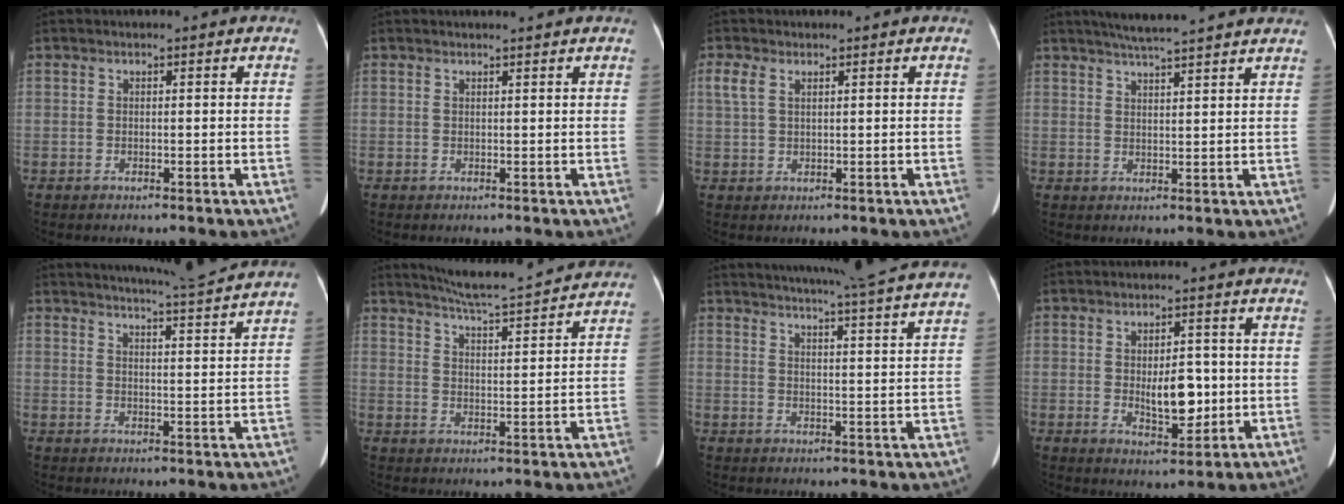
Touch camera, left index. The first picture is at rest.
{"total": 1.6, "force": [1.5, -0.4, 0.4], "torque": [-0.008, 0.003, 0.020]}
{"total": 2.6, "force": [1.3, 1.3, 1.8], "torque": [-0.052, 0.020, 0.035]}
{"total": 11.1, "force": [9.8, -0.3, 5.1], "torque": [-0.083, 0.025, 0.125]}
{"total": 10.8, "force": [10.1, -1.7, 3.4], "torque": [-0.065, -0.015, 0.129]}
{"total": 13.9, "force": [13.1, 0.1, 4.8], "torque": [-0.087, 0.009, 0.182]}
{"total": 21.8, "force": [19.8, -1.4, 9.0], "torque": [-0.143, -0.038, 0.240]}
{"total": 6.5, "force": [-0.4, 2.9, 5.8], "torque": [-0.090, -0.005, -0.001]}